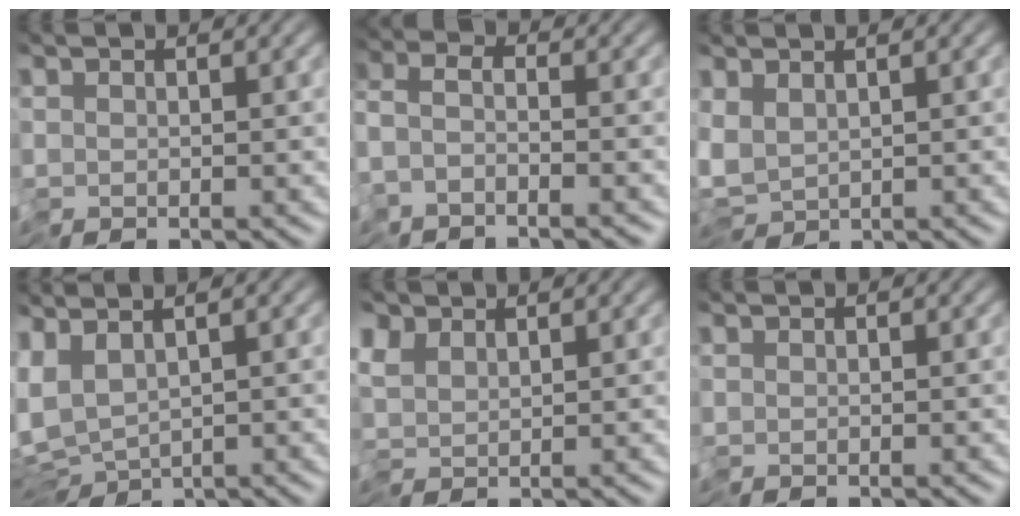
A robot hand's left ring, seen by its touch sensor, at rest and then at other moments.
{"total": 2.8, "force": [-2.4, 0.8, 1.1], "torque": [-0.005, -0.005, -0.053]}
{"total": 3.4, "force": [-0.5, 2.0, 2.7], "torque": [-0.059, -0.003, -0.013]}
{"total": 5.5, "force": [-0.3, 2.4, 4.9], "torque": [-0.100, -0.011, 0.014]}
{"total": 1.5, "force": [0.9, 1.0, 0.8], "torque": [-0.013, 0.003, 0.013]}
{"total": 0.0}